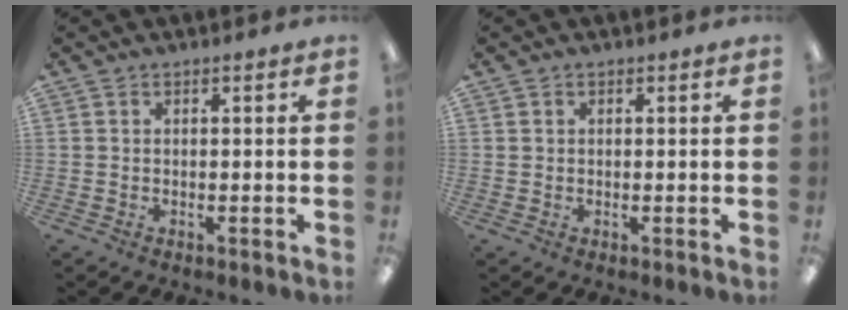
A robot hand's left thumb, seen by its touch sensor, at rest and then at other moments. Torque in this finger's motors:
{"motor_torque": [-0.47, -0.12, 0.28, -0.12, 0.03]}